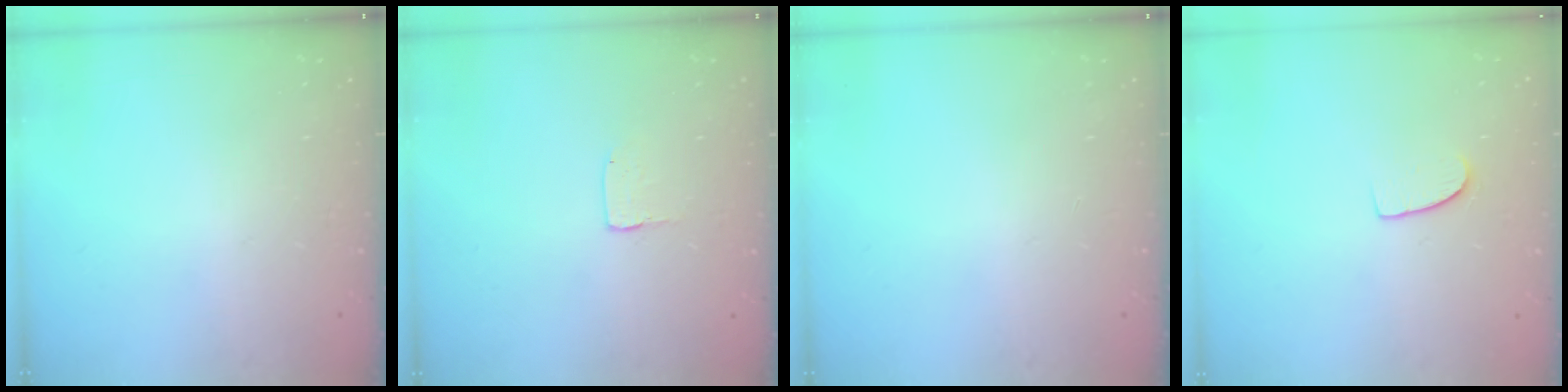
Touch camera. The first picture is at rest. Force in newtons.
{"total": 1.7, "press": 1.6, "slide": 0.1}
{"total": 0.0}
{"total": 7.0, "press": 7.0, "slide": 0.4}